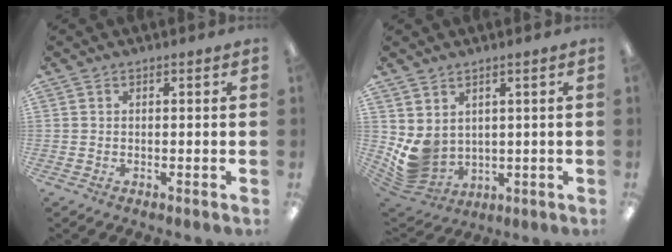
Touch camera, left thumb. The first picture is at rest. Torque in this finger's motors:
{"motor_torque": [1.22, 1.27, 0.56, -0.68, 0.07]}